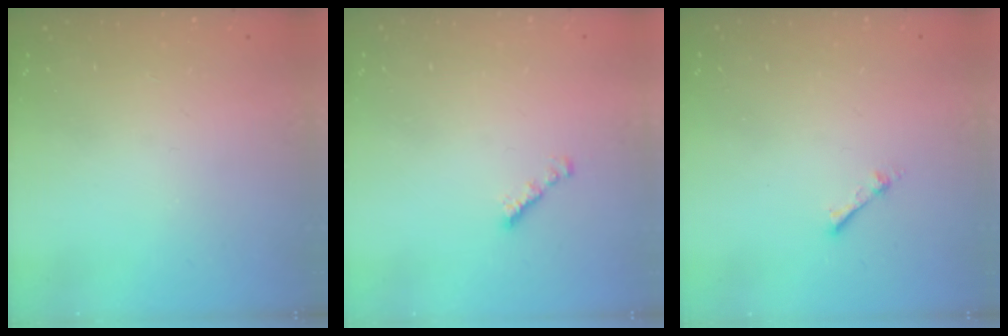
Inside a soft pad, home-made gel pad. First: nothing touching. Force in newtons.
{"total": 1.8, "press": 1.7, "slide": 0.6}
{"total": 1.9, "press": 1.9, "slide": 0.3}